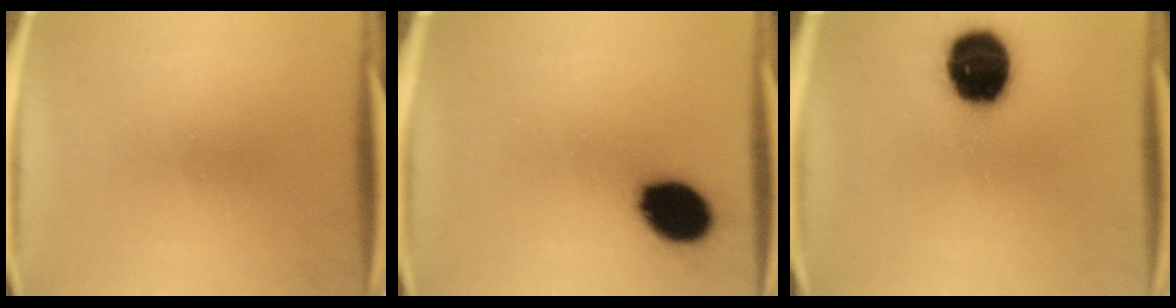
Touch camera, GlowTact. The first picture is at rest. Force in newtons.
{"total": 12.9}
{"total": 18.1}